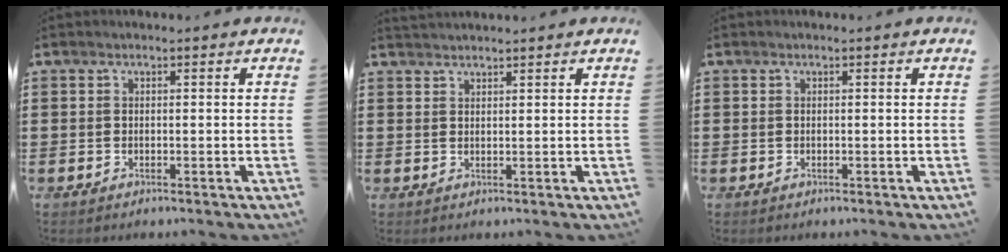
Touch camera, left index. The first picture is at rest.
{"total": 1.4, "force": [1.4, -0.1, 0.1], "torque": [-0.004, 0.001, 0.029]}
{"total": 0.0}